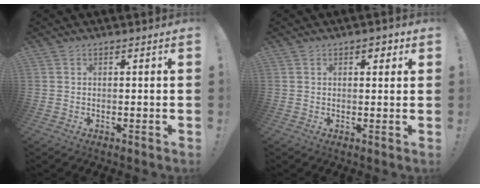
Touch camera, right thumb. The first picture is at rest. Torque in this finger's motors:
{"motor_torque": [-0.15, 0.16, -0.09, 0.10, -0.02]}